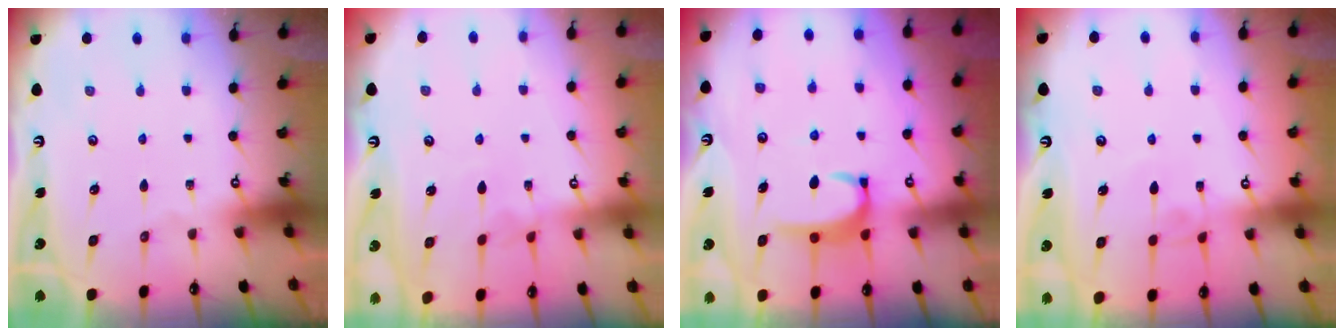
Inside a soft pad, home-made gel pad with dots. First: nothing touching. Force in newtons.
{"total": 3.4, "press": 3.4, "slide": 0.1}
{"total": 3.3, "press": 3.3, "slide": 0.5}
{"total": 2.6, "press": 2.6, "slide": 0.4}